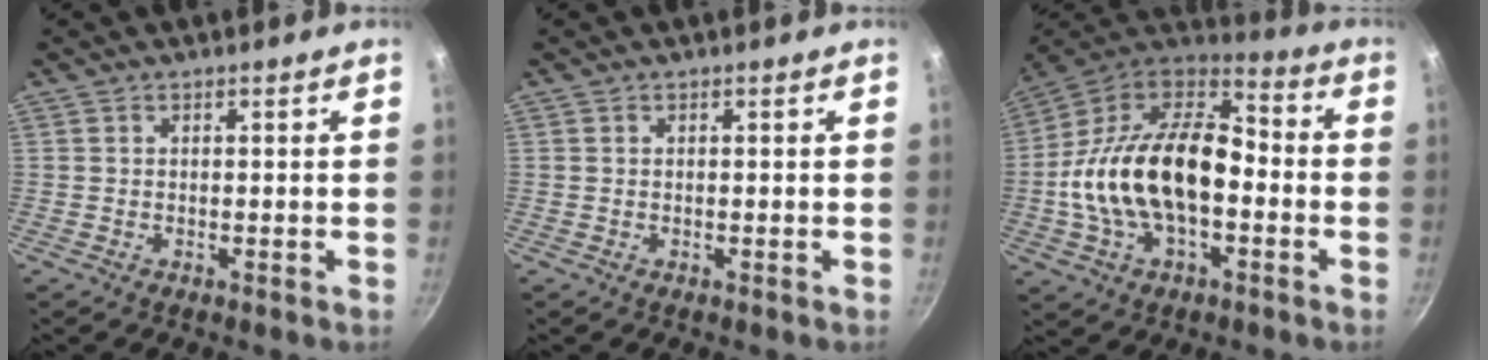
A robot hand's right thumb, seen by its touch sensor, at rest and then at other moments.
{"total": 0.0}
{"total": 24.4, "force": [-3.3, 14.3, 19.5], "torque": [-0.344, 0.051, -0.070]}